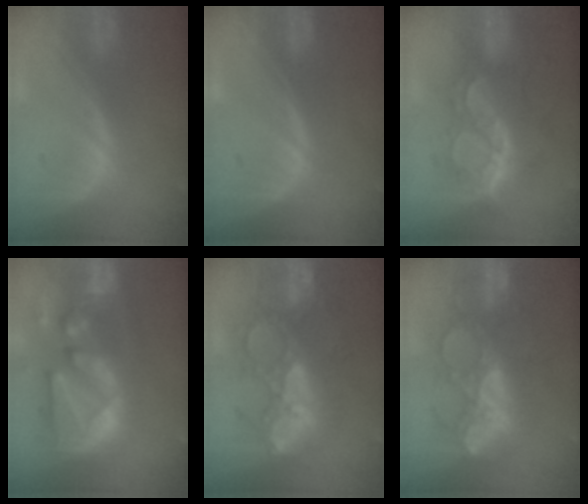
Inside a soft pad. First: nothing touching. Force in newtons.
{"total": 0.0}
{"total": 9.4, "press": 8.0, "slide": 5.0}
{"total": 12.7, "press": 11.2, "slide": 6.1}
{"total": 10.5, "press": 9.8, "slide": 4.0}
{"total": 9.1, "press": 8.9, "slide": 2.0}